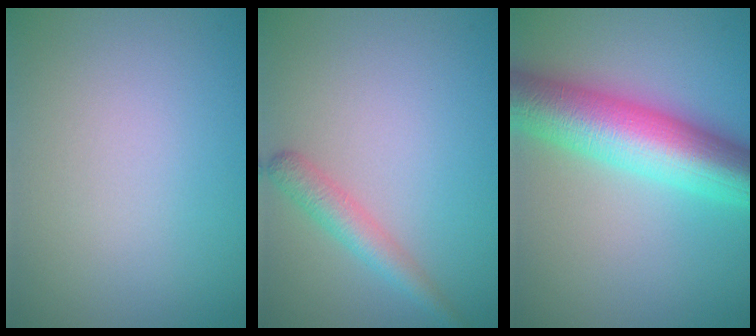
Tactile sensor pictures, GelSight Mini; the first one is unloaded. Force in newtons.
{"total": 2.5, "press": 2.5, "slide": 0.1}
{"total": 9.8, "press": 9.8, "slide": 0.2}